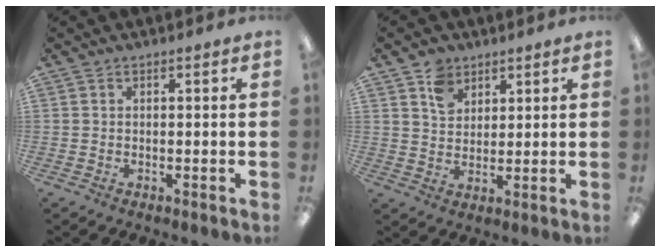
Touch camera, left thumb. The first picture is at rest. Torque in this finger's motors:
{"motor_torque": [-0.05, -0.01, -0.17, -0.03, -0.04]}